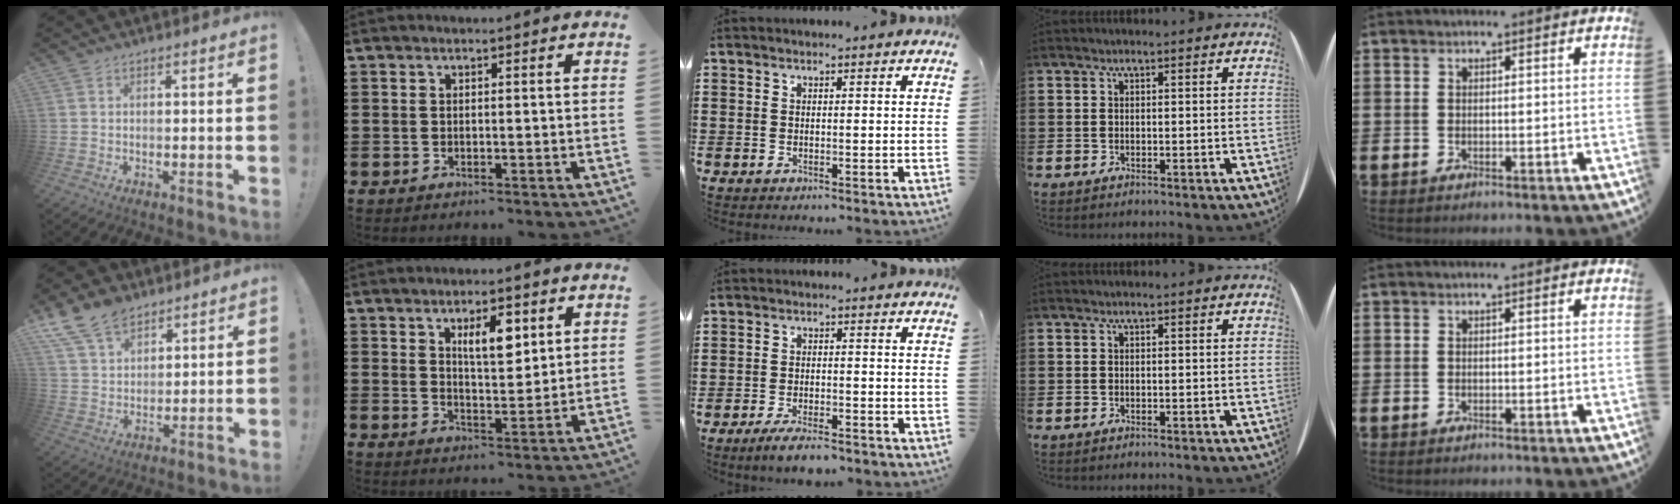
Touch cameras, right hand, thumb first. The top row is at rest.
{"thumb": {"total": 12.0, "force": [8.8, 6.9, 4.2], "torque": [-0.084, -0.049, 0.174]}, "index": {"total": 6.1, "force": [2.9, 2.4, 4.8], "torque": [-0.078, -0.001, 0.043]}, "middle": {"total": 3.4, "force": [-2.9, 0.3, 1.7], "torque": [-0.036, -0.003, -0.057]}}